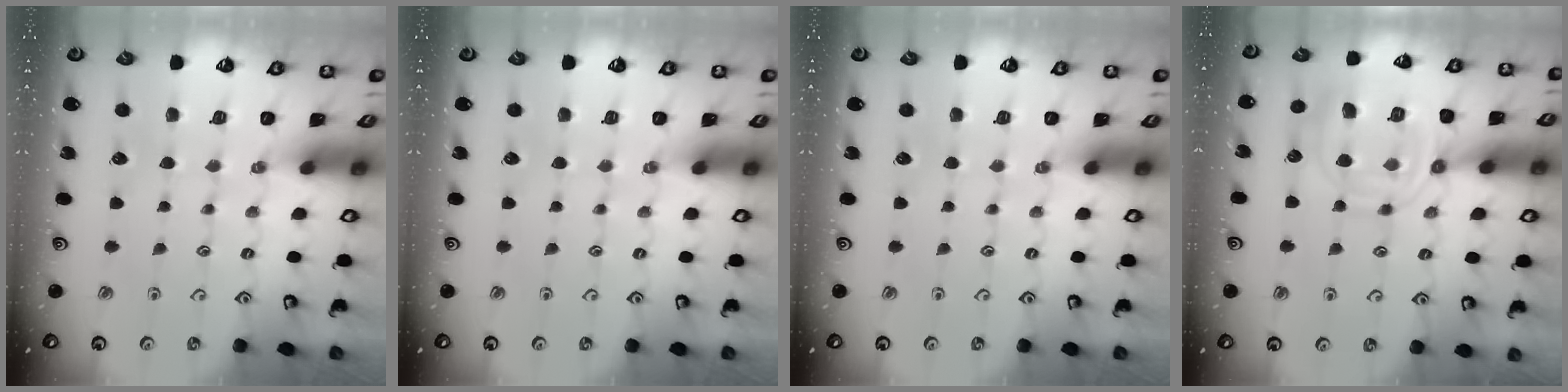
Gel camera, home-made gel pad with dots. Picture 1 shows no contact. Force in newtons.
{"total": 0.0}
{"total": 0.0}
{"total": 14.2, "press": 14.1, "slide": 1.3}